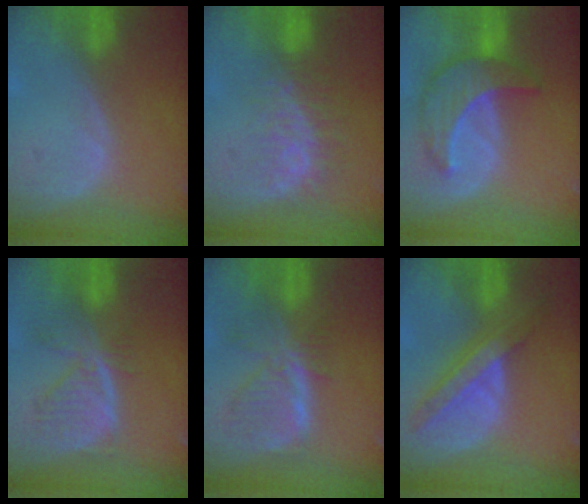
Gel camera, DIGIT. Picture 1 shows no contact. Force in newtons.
{"total": 8.4, "press": 7.1, "slide": 4.4}
{"total": 8.5, "press": 8.4, "slide": 0.5}
{"total": 7.6, "press": 6.7, "slide": 3.7}
{"total": 7.8, "press": 7.0, "slide": 3.4}
{"total": 7.6, "press": 7.0, "slide": 2.8}